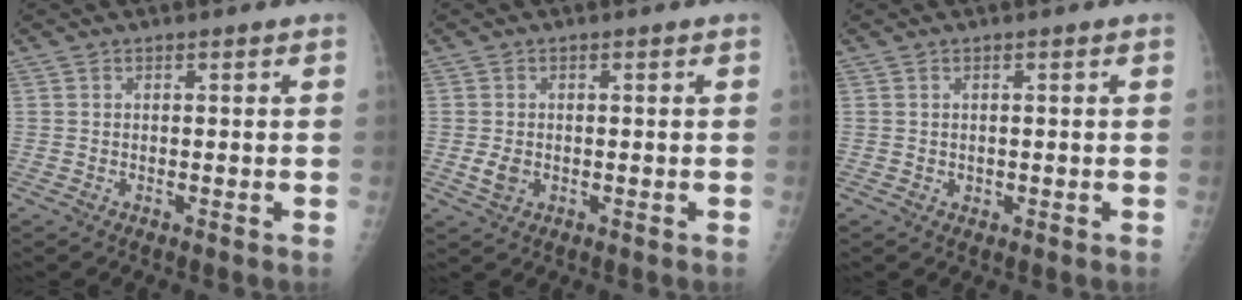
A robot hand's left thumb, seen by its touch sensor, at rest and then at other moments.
{"total": 2.6, "force": [-0.4, 1.9, 1.8], "torque": [-0.033, -0.002, -0.004]}
{"total": 0.7, "force": [0.2, 0.7, 0.3], "torque": [-0.001, 0.000, 0.003]}